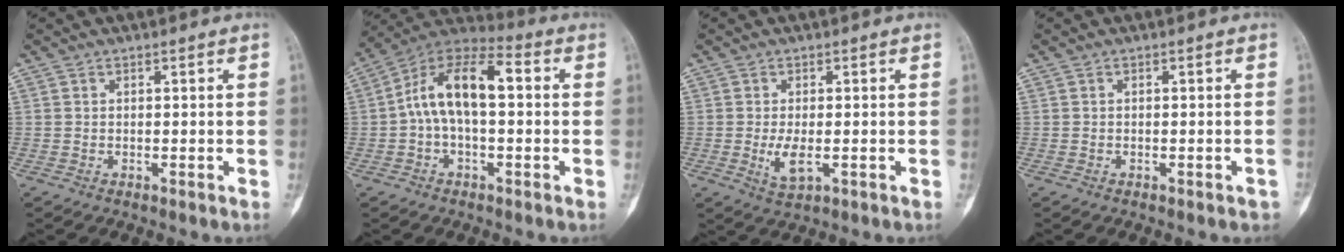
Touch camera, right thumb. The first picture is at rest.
{"total": 13.4, "force": [0.7, 6.7, 11.6], "torque": [-0.203, 0.048, 0.000]}
{"total": 4.1, "force": [-0.8, 1.6, 3.7], "torque": [-0.077, -0.011, -0.010]}
{"total": 1.3, "force": [-0.8, 0.4, 0.9], "torque": [-0.016, 0.008, -0.005]}